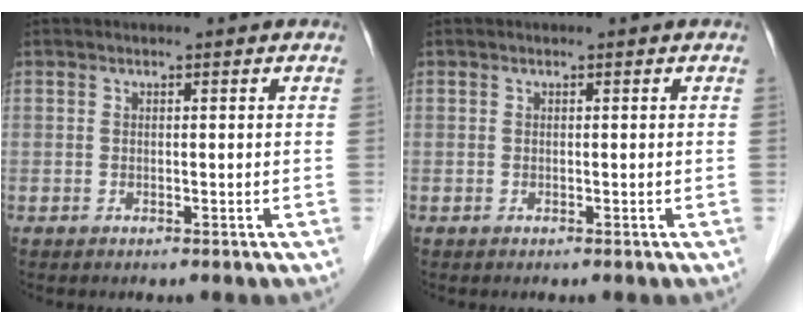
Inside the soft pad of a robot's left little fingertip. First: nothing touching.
{"total": 0.0}